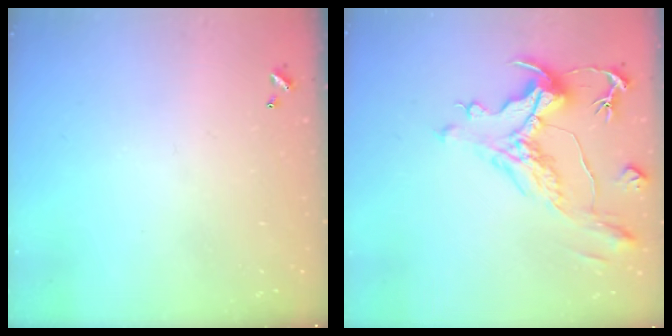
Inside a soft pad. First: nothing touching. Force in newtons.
{"total": 1.6, "press": 0.6, "slide": 1.5}